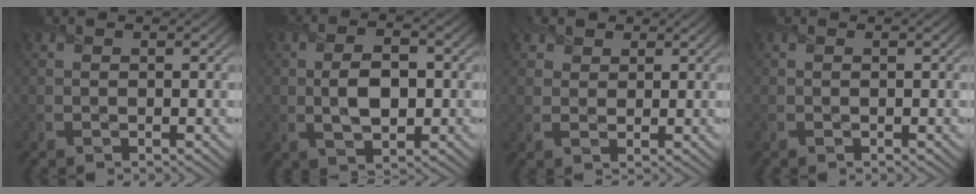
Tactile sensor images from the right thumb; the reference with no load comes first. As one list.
[{"total": 5.3, "force": [-0.3, 2.9, 4.5], "torque": [-0.093, -0.001, -0.002]}, {"total": 3.0, "force": [1.9, 2.0, 1.1], "torque": [-0.029, -0.002, 0.039]}, {"total": 0.0}]